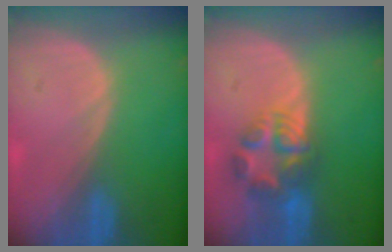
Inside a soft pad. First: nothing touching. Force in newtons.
{"total": 6.1, "press": 6.0, "slide": 1.2}